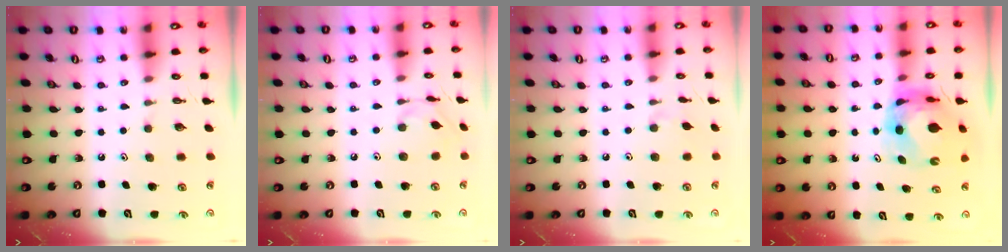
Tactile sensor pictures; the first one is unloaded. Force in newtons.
{"total": 2.6, "press": 2.6, "slide": 0.3}
{"total": 1.9, "press": 1.9, "slide": 0.4}
{"total": 6.9, "press": 6.8, "slide": 0.8}